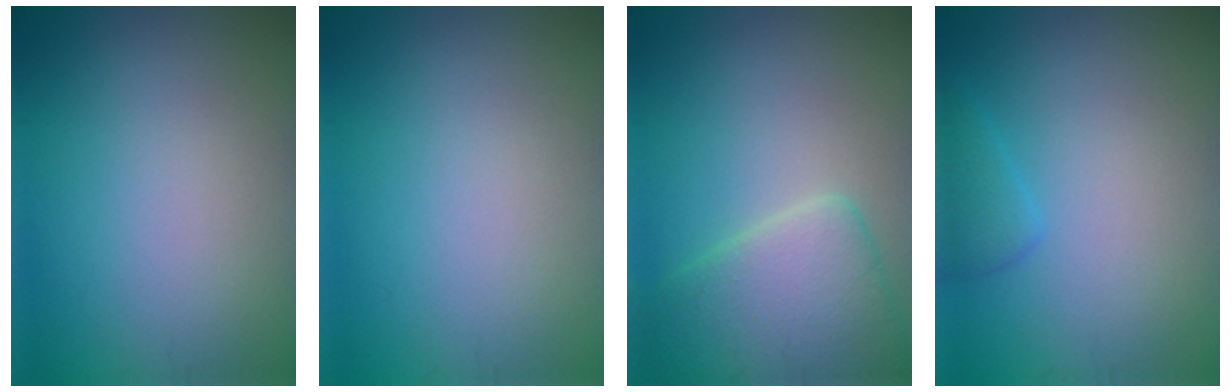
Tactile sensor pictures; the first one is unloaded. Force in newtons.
{"total": 0.0}
{"total": 5.9, "press": 5.9, "slide": 0.2}
{"total": 1.6, "press": 1.6, "slide": 0.1}